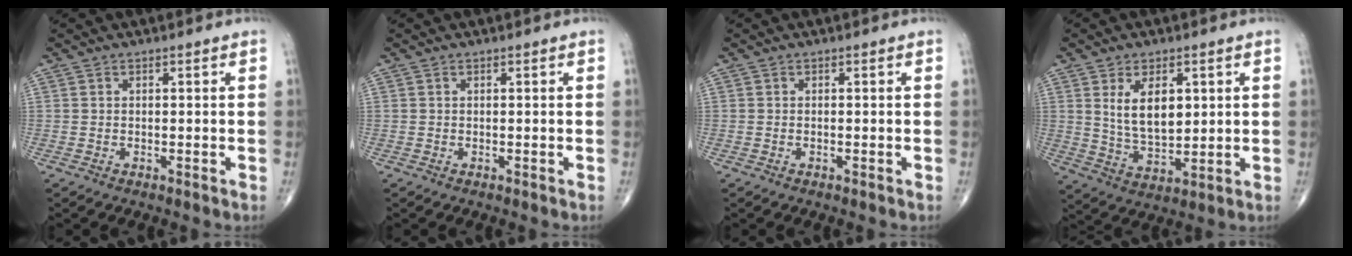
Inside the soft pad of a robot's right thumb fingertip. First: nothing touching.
{"total": 0.0}
{"total": 0.0}
{"total": 9.6, "force": [2.6, 5.2, 7.6], "torque": [-0.112, -0.021, 0.059]}